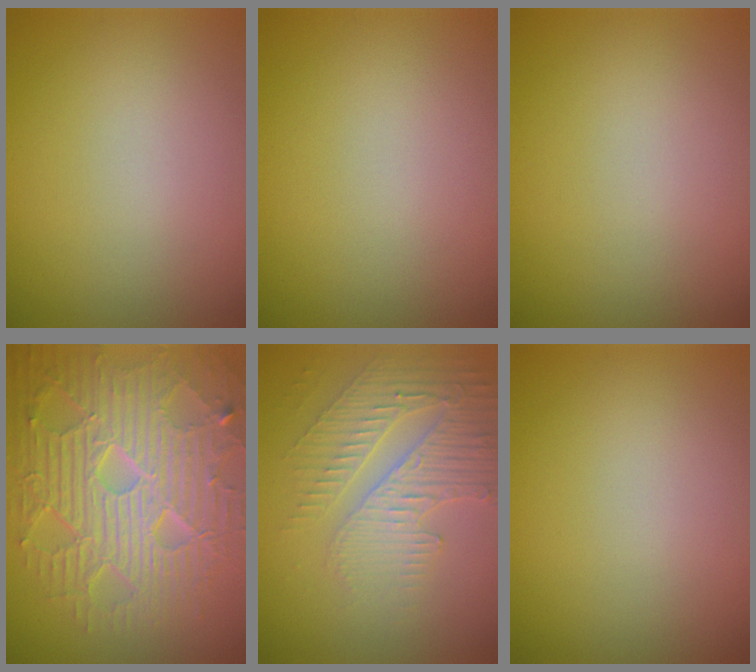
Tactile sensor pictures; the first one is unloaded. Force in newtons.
{"total": 0.0}
{"total": 0.0}
{"total": 10.2, "press": 6.6, "slide": 7.8}
{"total": 3.7, "press": 3.5, "slide": 1.4}
{"total": 0.0}